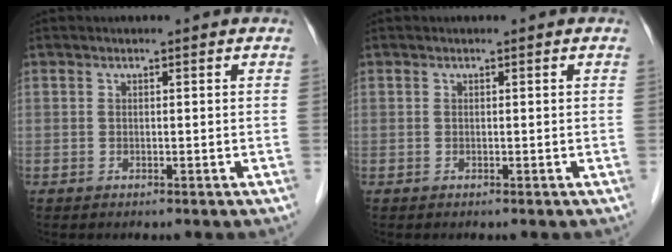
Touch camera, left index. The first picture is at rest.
{"total": 0.0}